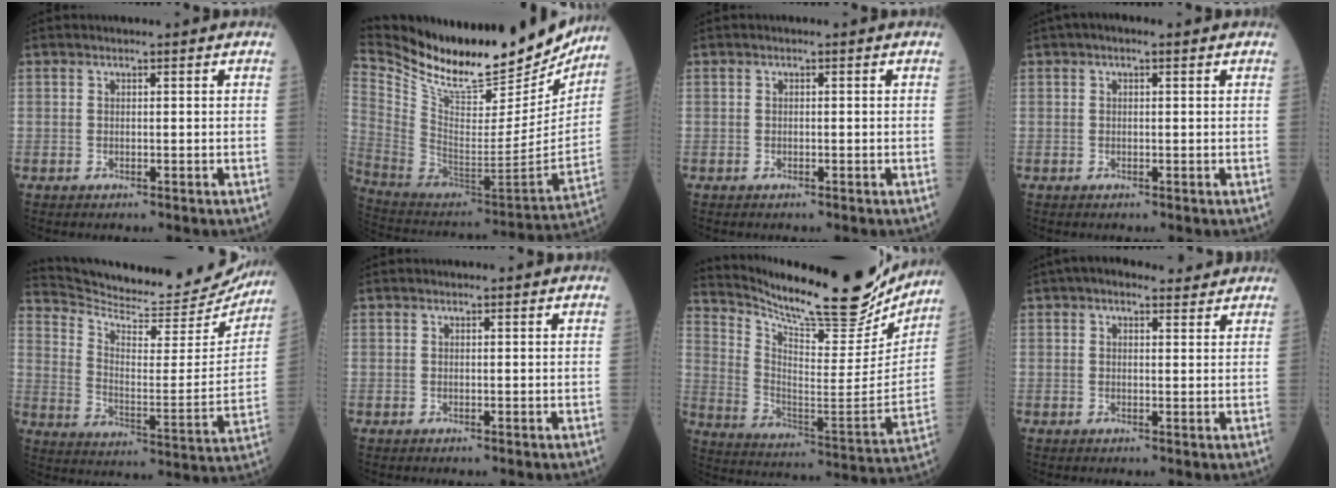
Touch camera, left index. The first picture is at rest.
{"total": 28.5, "force": [24.8, 6.8, 12.3], "torque": [-0.229, -0.059, 0.380]}
{"total": 0.0}
{"total": 1.9, "force": [0.9, 0.6, 1.5], "torque": [-0.030, 0.013, 0.012]}
{"total": 23.2, "force": [22.3, 3.3, 5.4], "torque": [-0.089, -0.081, 0.297]}
{"total": 0.0}
{"total": 24.7, "force": [21.7, 3.9, 11.0], "torque": [-0.187, -0.063, 0.313]}
{"total": 5.3, "force": [4.3, 2.1, 2.5], "torque": [-0.036, 0.026, 0.059]}